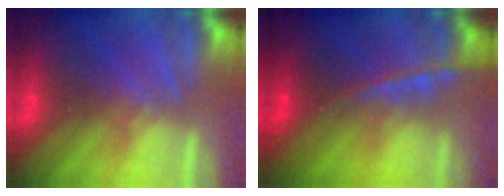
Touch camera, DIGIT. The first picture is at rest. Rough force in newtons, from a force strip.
{"total": 7.6}